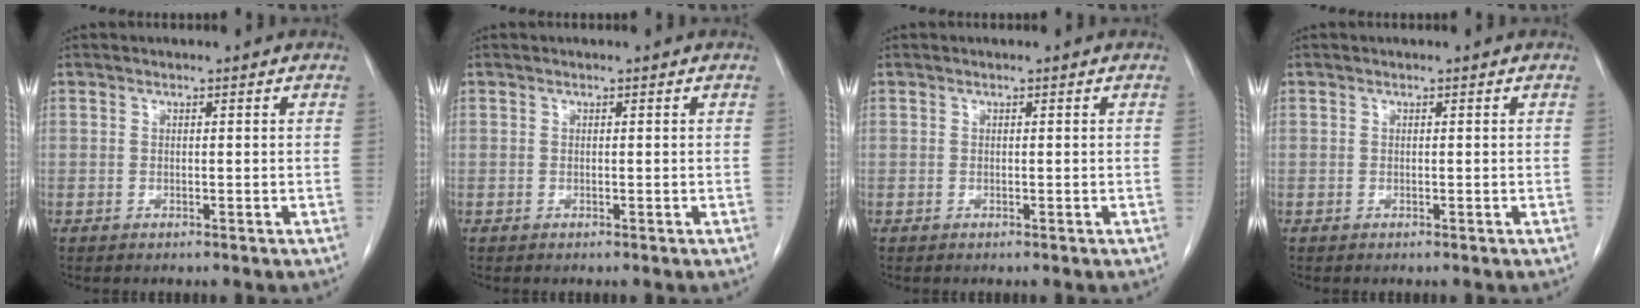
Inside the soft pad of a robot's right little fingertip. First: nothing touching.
{"total": 0.0}
{"total": 0.0}
{"total": 0.0}